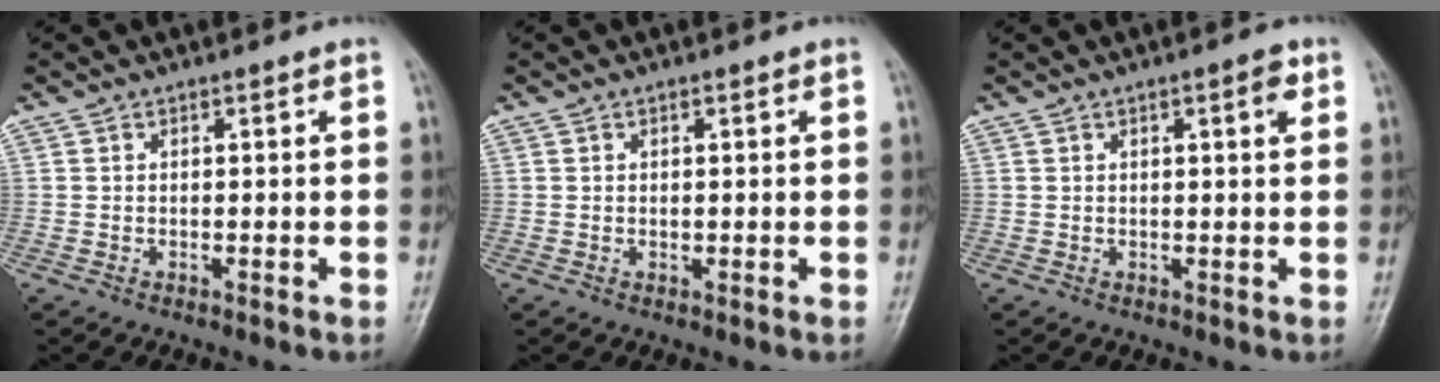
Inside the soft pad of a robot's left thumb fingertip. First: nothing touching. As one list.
[{"total": 0.8, "force": [0.2, 0.5, 0.6], "torque": [-0.008, -0.001, 0.006]}, {"total": 2.6, "force": [1.1, 0.6, 2.3], "torque": [-0.031, -0.002, 0.014]}]